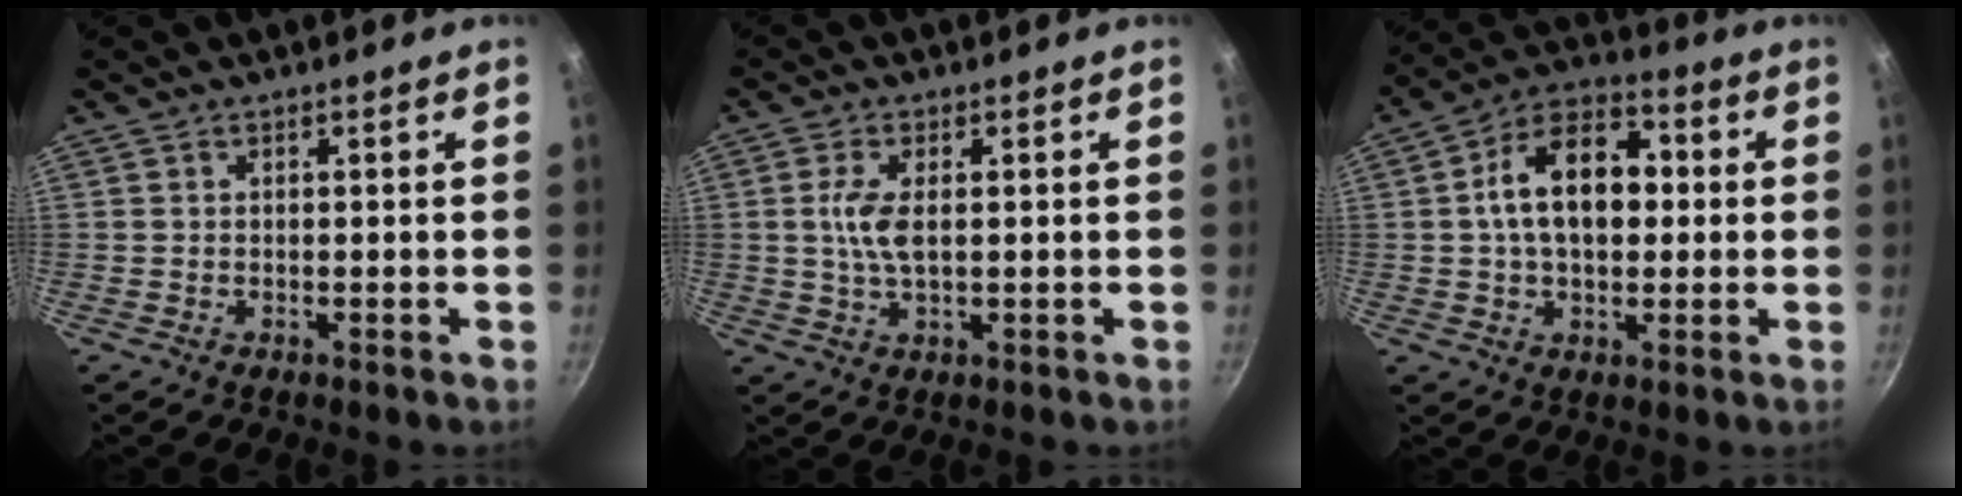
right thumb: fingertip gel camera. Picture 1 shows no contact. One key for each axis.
{"total": 5.3, "fx": 0.6, "fy": 2.2, "fz": 4.8, "tx": -0.104, "ty": 0.001, "tz": 0.012}
{"total": 14.6, "fx": 1.3, "fy": 9.4, "fz": 11.2, "tx": -0.145, "ty": 0.028, "tz": 0.006}